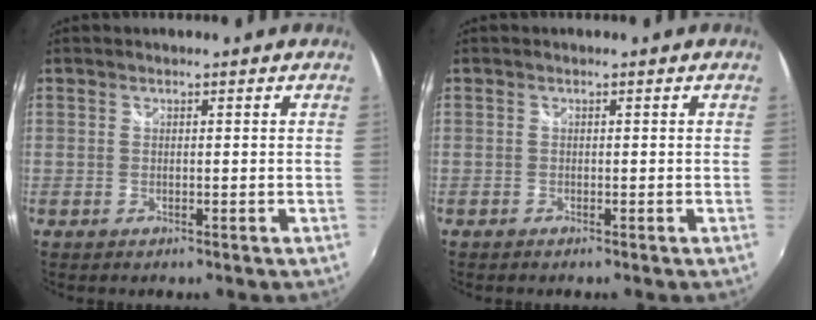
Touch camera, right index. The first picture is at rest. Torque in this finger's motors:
{"motor_torque": [-2.13, -0.01, -1.06, -0.21]}